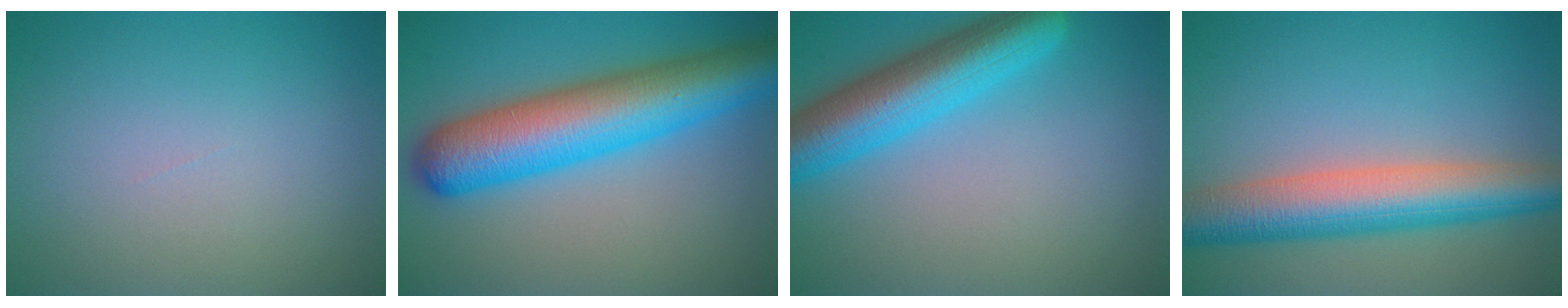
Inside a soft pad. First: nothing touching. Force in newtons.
{"total": 10.6, "press": 10.6, "slide": 0.3}
{"total": 7.6, "press": 7.6, "slide": 0.3}
{"total": 8.0, "press": 8.0, "slide": 0.2}